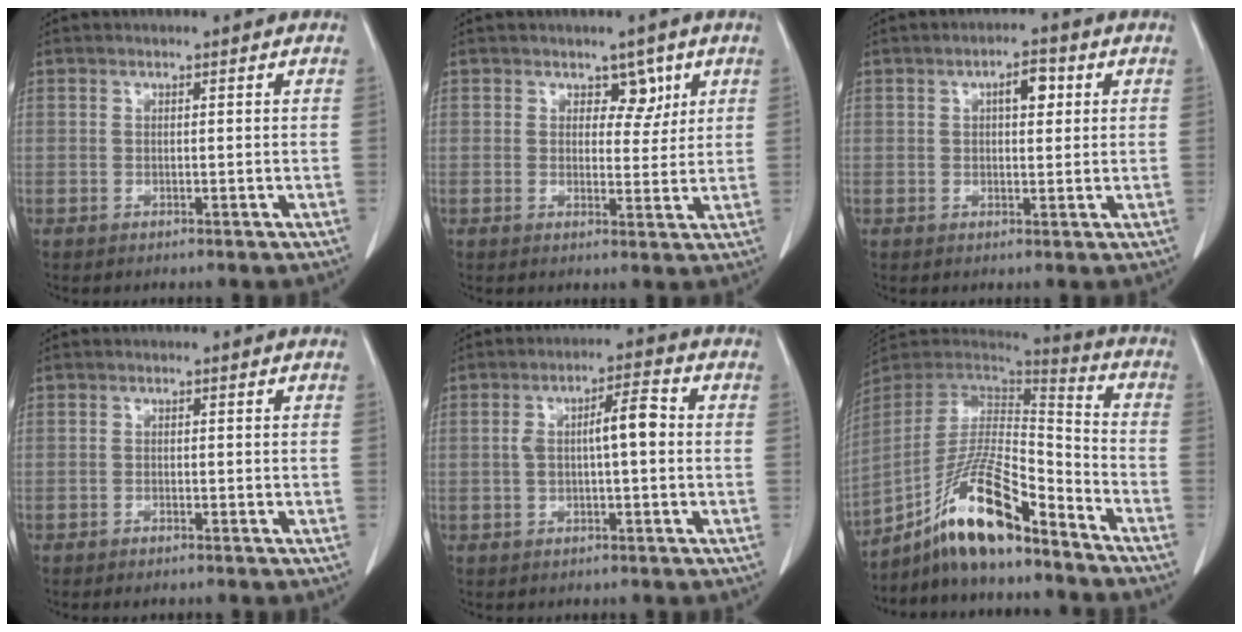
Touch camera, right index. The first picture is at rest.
{"total": 3.5, "force": [1.9, 2.2, 2.0], "torque": [-0.013, 0.001, 0.026]}
{"total": 3.7, "force": [1.2, 1.5, 3.2], "torque": [-0.050, 0.009, 0.015]}
{"total": 0.6, "force": [-0.5, 0.1, 0.3], "torque": [-0.009, -0.001, -0.007]}
{"total": 5.9, "force": [0.4, 1.3, 5.8], "torque": [-0.103, 0.025, 0.010]}
{"total": 16.0, "force": [-11.2, 2.8, 11.1], "torque": [-0.210, 0.010, -0.200]}